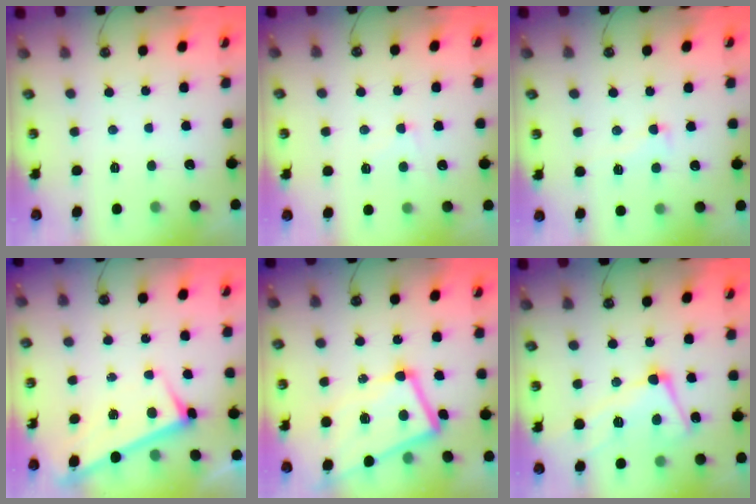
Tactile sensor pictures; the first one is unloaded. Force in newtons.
{"total": 0.6, "press": 0.3, "slide": 0.6}
{"total": 1.8, "press": 1.5, "slide": 1.0}
{"total": 2.8, "press": 2.8, "slide": 0.2}
{"total": 8.6, "press": 8.6, "slide": 0.9}
{"total": 6.5, "press": 6.4, "slide": 1.4}